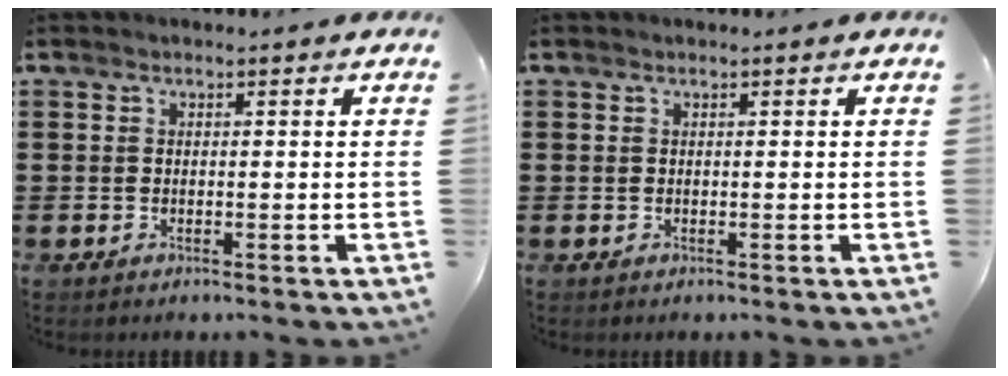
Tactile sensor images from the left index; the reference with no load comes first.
{"total": 0.0}